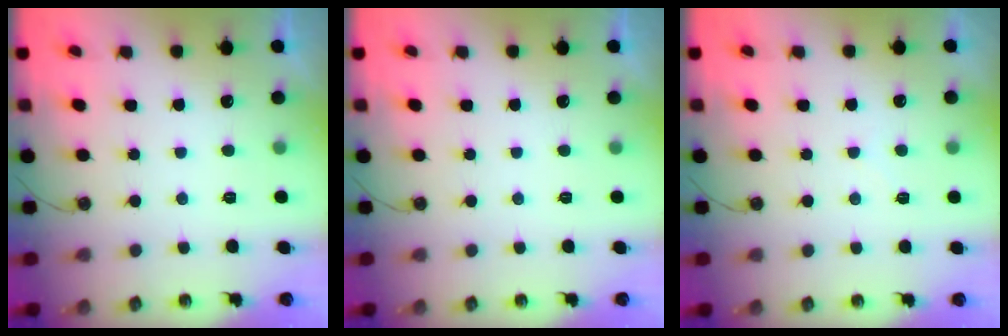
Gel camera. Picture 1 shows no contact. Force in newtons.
{"total": 0.0}
{"total": 3.4, "press": 3.4, "slide": 0.5}